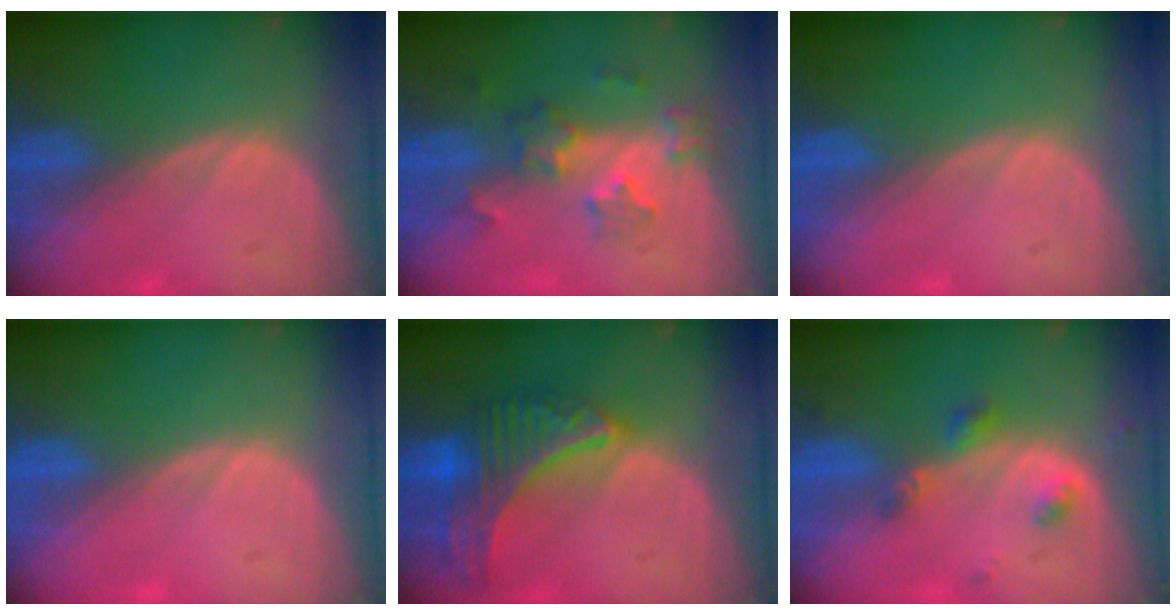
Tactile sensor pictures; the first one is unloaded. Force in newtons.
{"total": 6.3, "press": 5.5, "slide": 3.0}
{"total": 0.0}
{"total": 0.0}
{"total": 9.3, "press": 8.2, "slide": 4.4}
{"total": 3.4, "press": 3.4, "slide": 0.7}